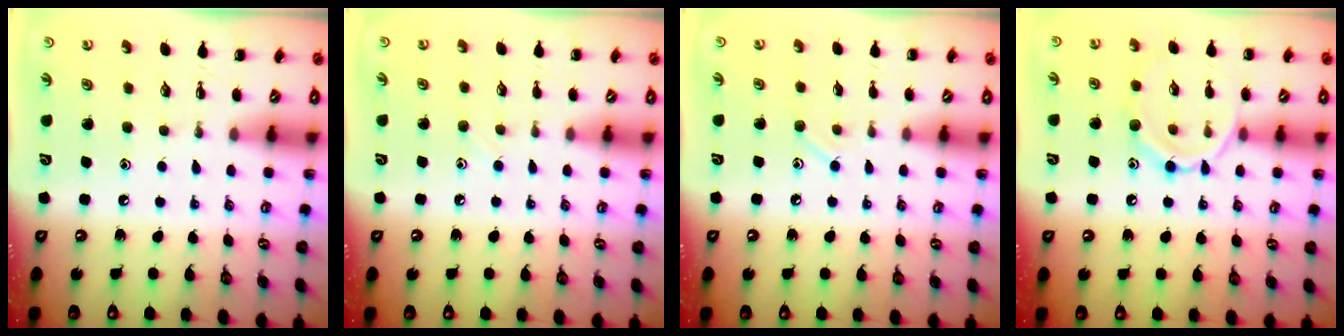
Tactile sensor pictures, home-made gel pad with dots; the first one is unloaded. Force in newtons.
{"total": 4.0, "press": 3.7, "slide": 1.6}
{"total": 6.2, "press": 5.9, "slide": 1.9}
{"total": 10.6, "press": 10.6, "slide": 0.5}